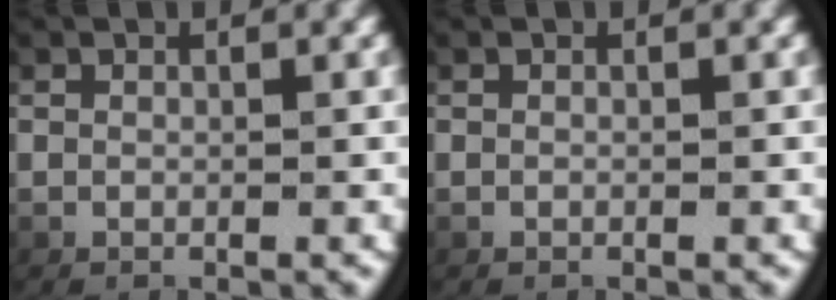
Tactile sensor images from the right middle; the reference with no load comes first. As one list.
[{"total": 0.0}]